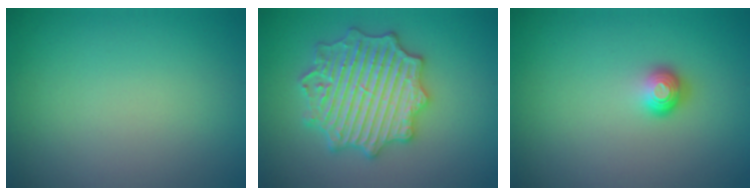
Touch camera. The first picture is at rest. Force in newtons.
{"total": 6.8, "press": 6.7, "slide": 1.1}
{"total": 1.7, "press": 1.3, "slide": 1.2}